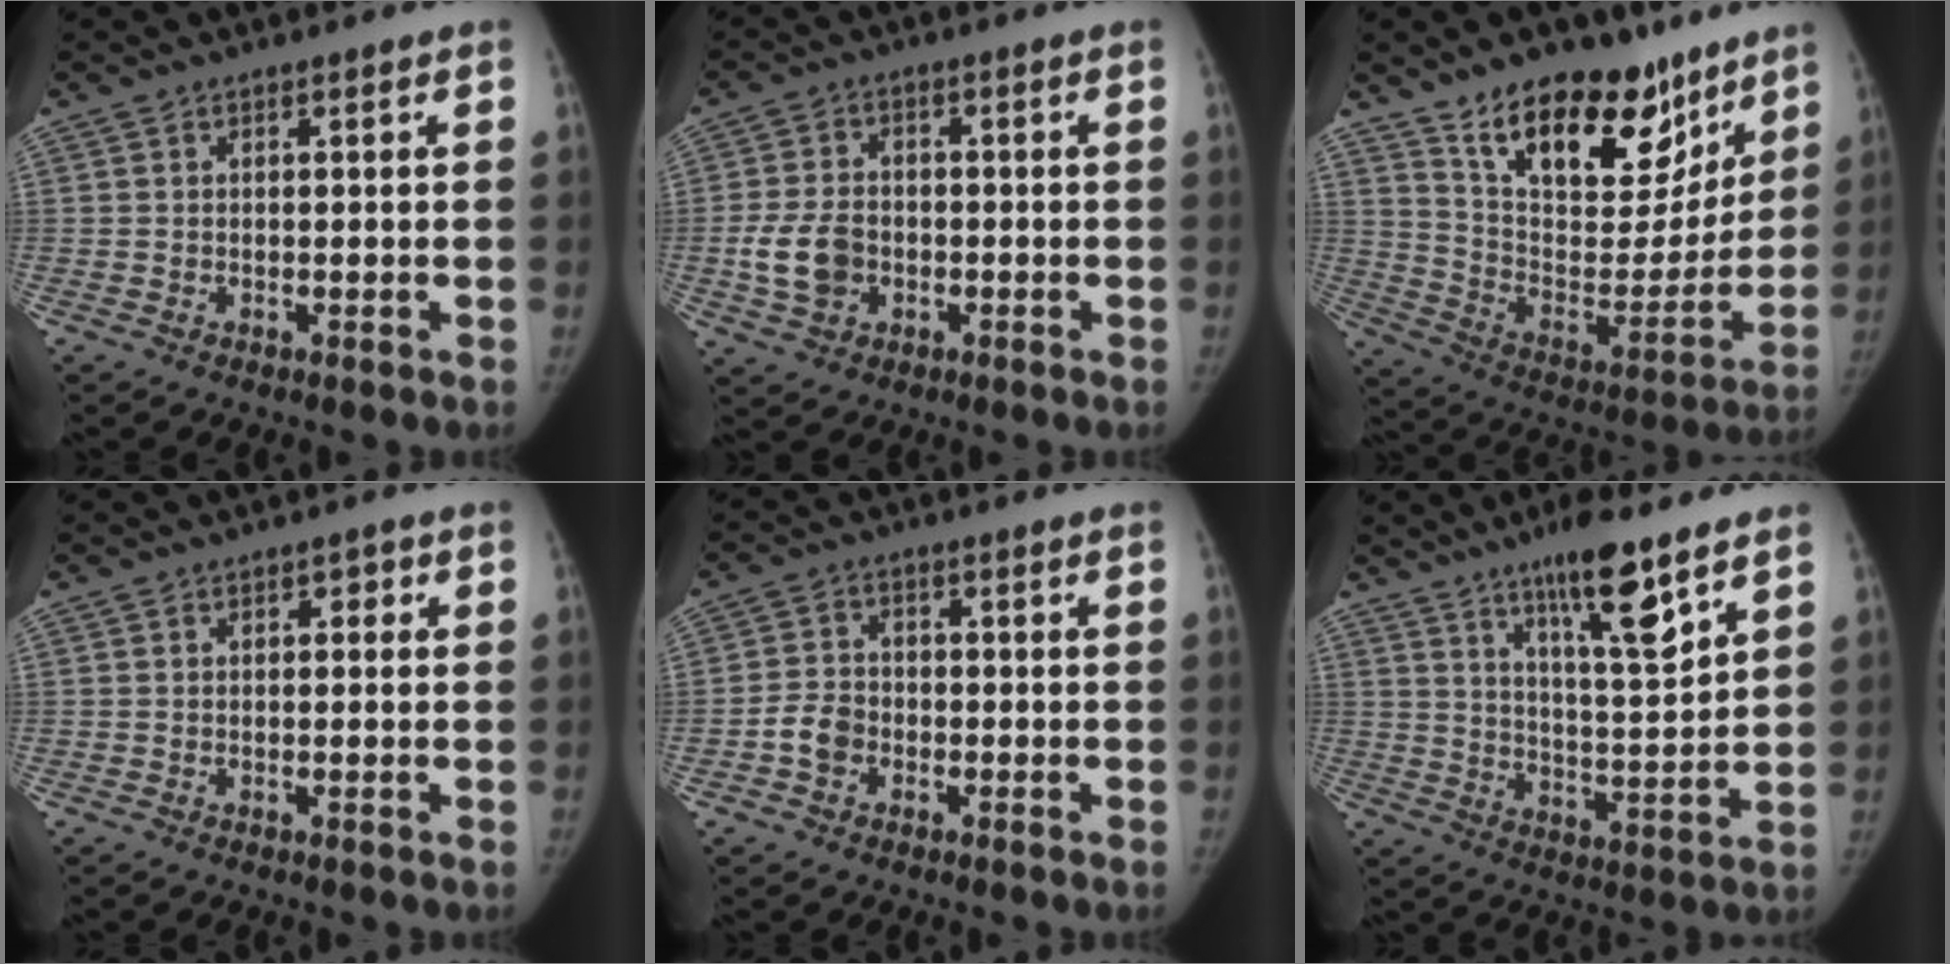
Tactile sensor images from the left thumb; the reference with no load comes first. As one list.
[{"total": 7.6, "force": [-1.7, 5.8, 4.7], "torque": [-0.081, 0.009, -0.030]}, {"total": 24.1, "force": [15.8, 12.2, 13.4], "torque": [-0.153, -0.077, 0.259]}, {"total": 1.5, "force": [0.4, 1.0, 1.0], "torque": [-0.002, 0.003, 0.001]}, {"total": 4.6, "force": [-1.7, 3.7, 2.2], "torque": [-0.030, 0.016, -0.036]}, {"total": 13.3, "force": [8.4, 2.5, 10.0], "torque": [-0.153, -0.052, 0.143]}]